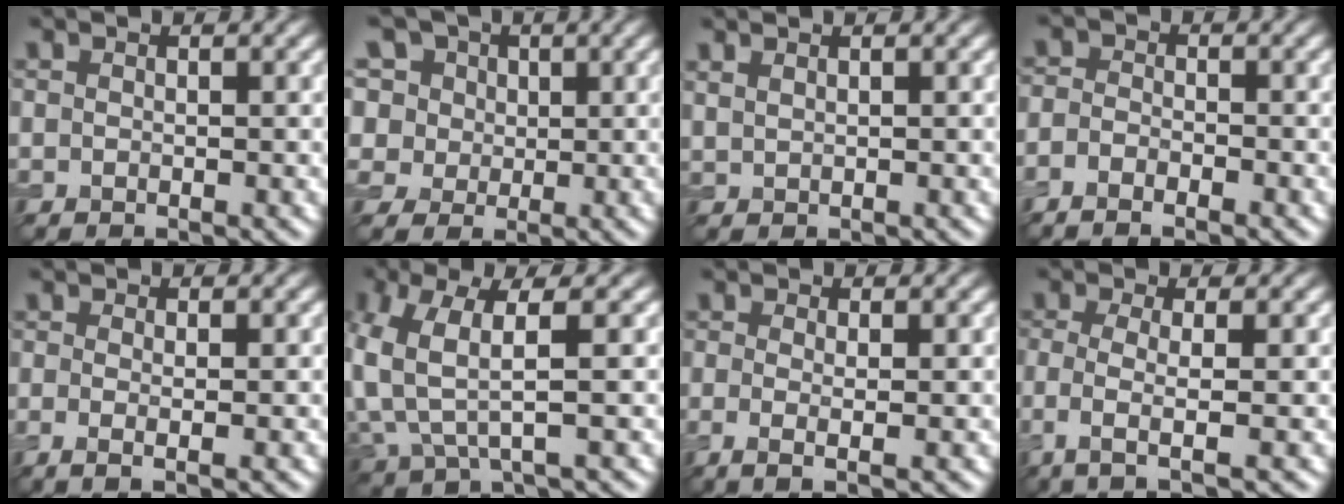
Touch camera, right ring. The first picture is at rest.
{"total": 13.0, "force": [6.7, 9.3, 6.0], "torque": [-0.147, 0.048, 0.090]}
{"total": 1.0, "force": [0.8, 0.3, 0.4], "torque": [-0.011, 0.000, 0.018]}
{"total": 2.5, "force": [-1.7, 1.0, 1.6], "torque": [-0.022, 0.002, -0.034]}
{"total": 1.8, "force": [-0.2, 0.5, 1.7], "torque": [-0.032, -0.006, -0.008]}
{"total": 6.5, "force": [0.8, 3.0, 5.7], "torque": [-0.145, -0.005, 0.017]}
{"total": 2.3, "force": [-0.2, 0.6, 2.2], "torque": [-0.041, -0.006, -0.007]}
{"total": 3.4, "force": [-0.8, 0.9, 3.2], "torque": [-0.066, -0.010, -0.022]}